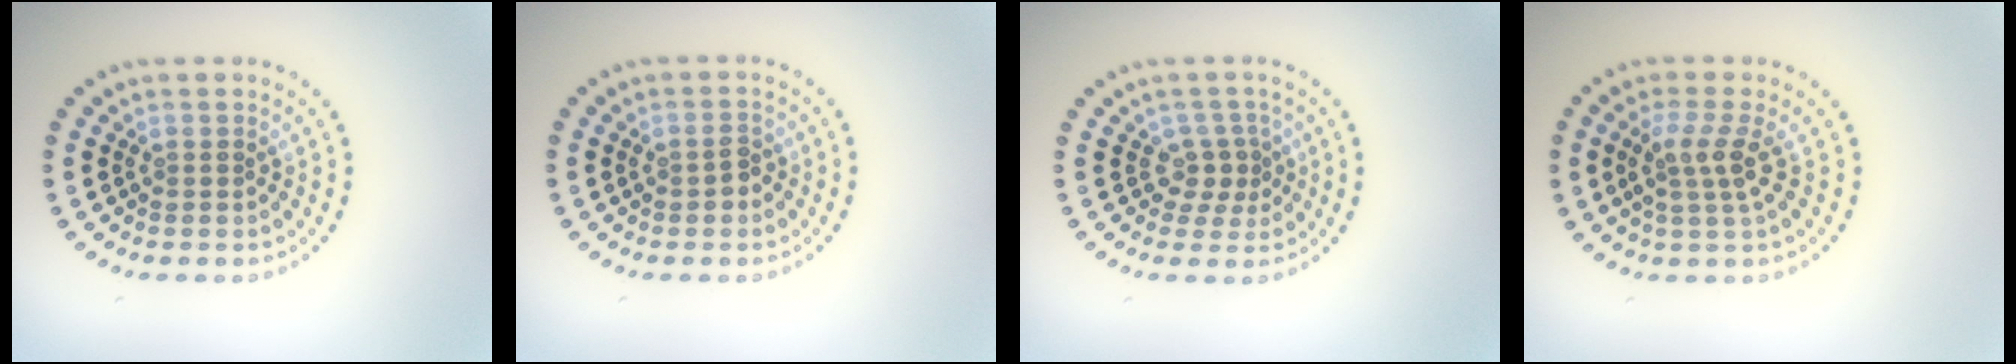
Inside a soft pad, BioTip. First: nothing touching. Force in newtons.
{"total": 1.2, "press": 1.2, "slide": 0.2}
{"total": 2.1, "press": 1.6, "slide": 1.4}
{"total": 2.7, "press": 2.0, "slide": 1.8}